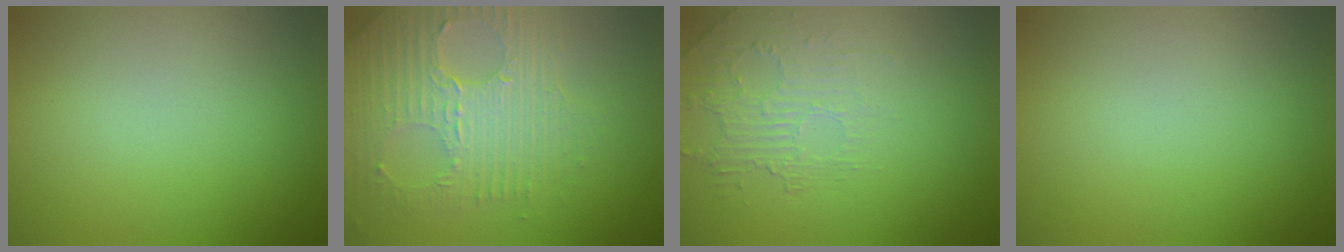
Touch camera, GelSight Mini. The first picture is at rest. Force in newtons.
{"total": 6.6, "press": 4.5, "slide": 4.9}
{"total": 2.0, "press": 0.9, "slide": 1.8}
{"total": 0.0}